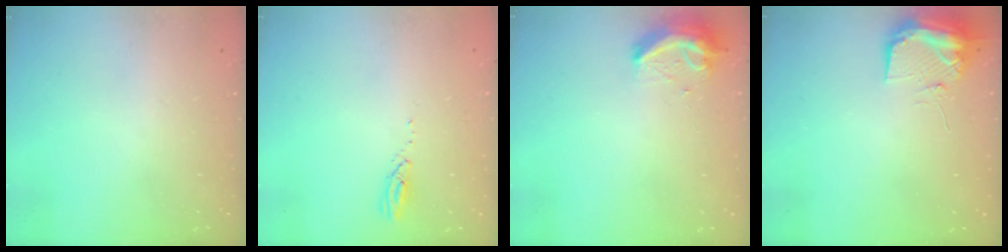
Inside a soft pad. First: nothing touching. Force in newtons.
{"total": 3.2, "press": 3.2, "slide": 0.2}
{"total": 9.5, "press": 9.5, "slide": 0.6}
{"total": 10.4, "press": 10.4, "slide": 1.2}